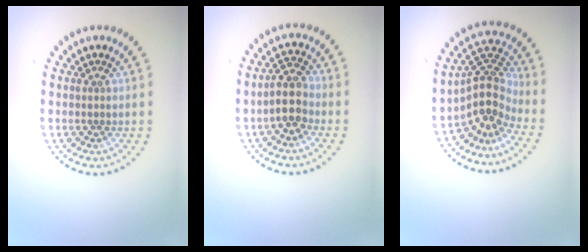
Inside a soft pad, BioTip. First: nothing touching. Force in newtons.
{"total": 2.9, "press": 2.6, "slide": 1.4}
{"total": 4.1, "press": 2.7, "slide": 3.0}